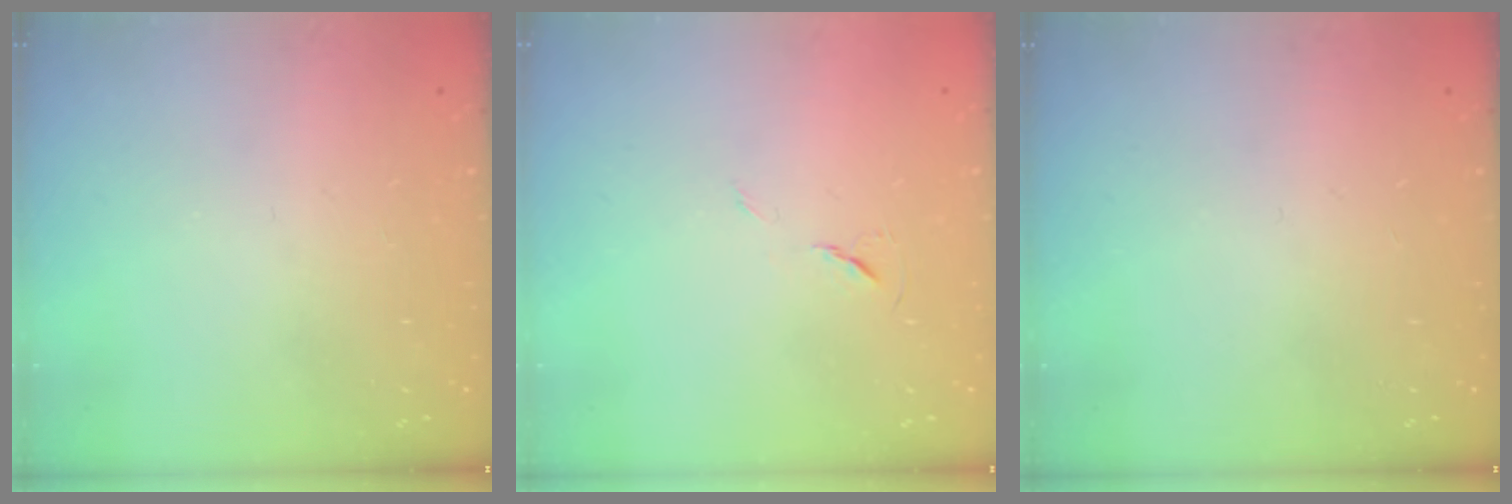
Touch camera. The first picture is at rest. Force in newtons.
{"total": 5.6, "press": 5.1, "slide": 2.2}
{"total": 0.0}